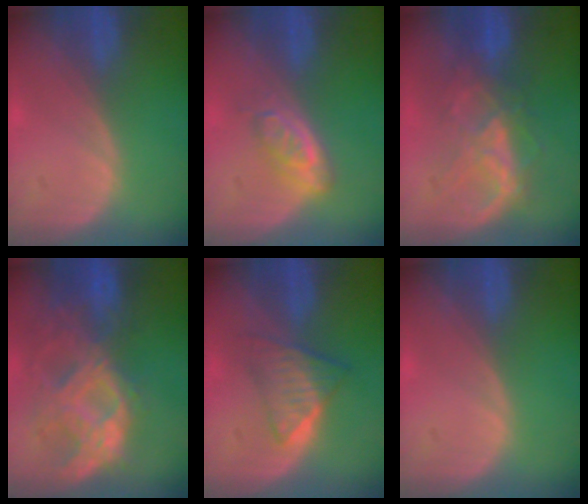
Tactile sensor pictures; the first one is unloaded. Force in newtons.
{"total": 4.7, "press": 4.3, "slide": 1.9}
{"total": 6.4, "press": 6.4, "slide": 0.8}
{"total": 10.6, "press": 9.2, "slide": 5.3}
{"total": 6.0, "press": 5.1, "slide": 3.2}
{"total": 0.0}